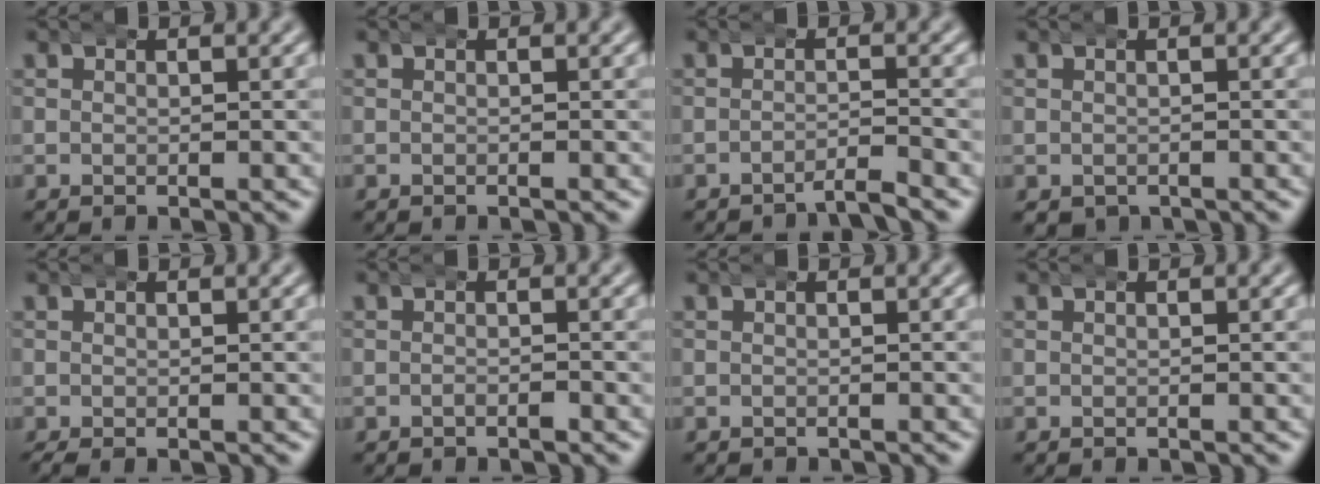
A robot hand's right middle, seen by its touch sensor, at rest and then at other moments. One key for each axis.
{"total": 0.0}
{"total": 1.6, "fx": -1.4, "fy": 0.0, "fz": 0.7, "tx": -0.004, "ty": 0.001, "tz": -0.033}
{"total": 2.1, "fx": -1.2, "fy": 1.7, "fz": 0.5, "tx": -0.018, "ty": -0.012, "tz": -0.012}
{"total": 0.8, "fx": -0.6, "fy": 0.3, "fz": 0.4, "tx": -0.010, "ty": -0.005, "tz": -0.007}
{"total": 0.7, "fx": -0.5, "fy": 0.2, "fz": 0.4, "tx": -0.002, "ty": 0.004, "tz": -0.013}
{"total": 0.6, "fx": -0.5, "fy": 0.1, "fz": -0.1, "tx": -0.003, "ty": -0.004, "tz": -0.005}
{"total": 0.0}